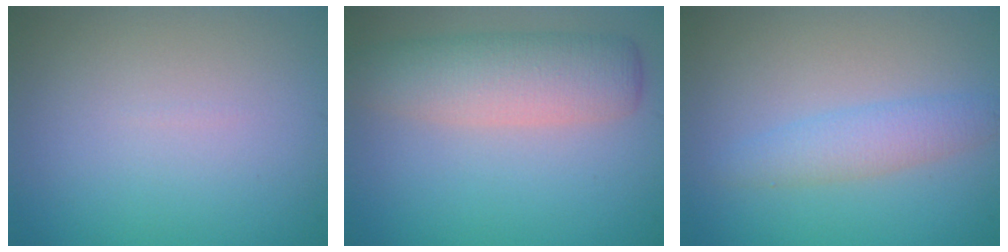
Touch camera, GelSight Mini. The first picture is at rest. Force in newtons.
{"total": 5.5, "press": 5.5, "slide": 0.2}
{"total": 2.5, "press": 2.5, "slide": 0.1}